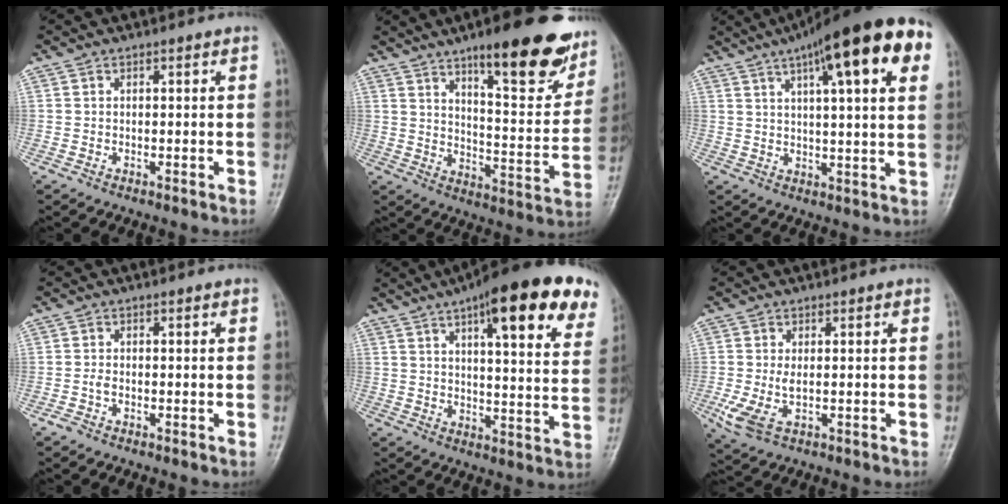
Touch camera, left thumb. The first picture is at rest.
{"total": 20.4, "force": [12.9, 5.7, 14.8], "torque": [-0.160, -0.066, 0.187]}
{"total": 21.3, "force": [9.6, 5.1, 18.3], "torque": [-0.259, 0.010, 0.133]}
{"total": 1.6, "force": [-0.9, 0.8, 1.0], "torque": [-0.031, 0.003, -0.022]}
{"total": 22.8, "force": [12.9, 6.3, 17.8], "torque": [-0.219, -0.022, 0.165]}
{"total": 5.2, "force": [-1.1, 2.7, 4.4], "torque": [-0.111, -0.005, -0.016]}